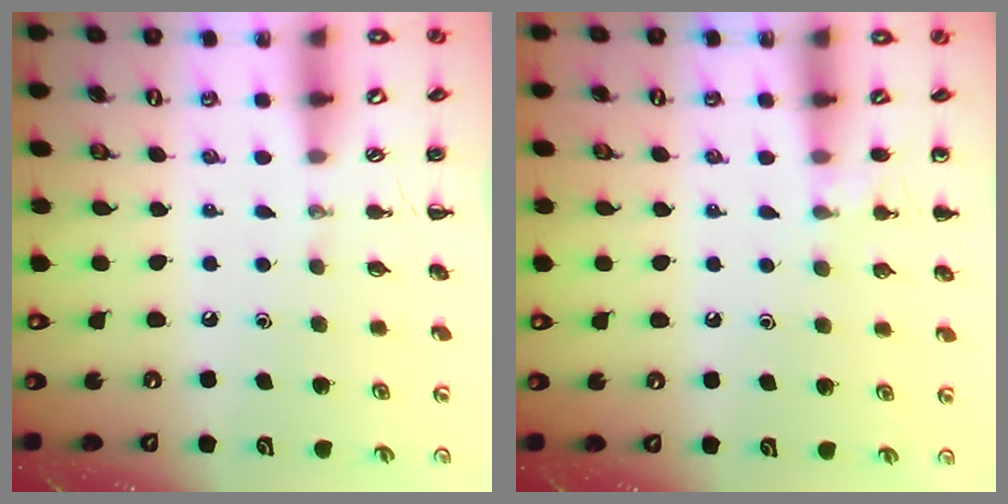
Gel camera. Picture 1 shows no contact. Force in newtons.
{"total": 6.0, "press": 5.7, "slide": 1.9}